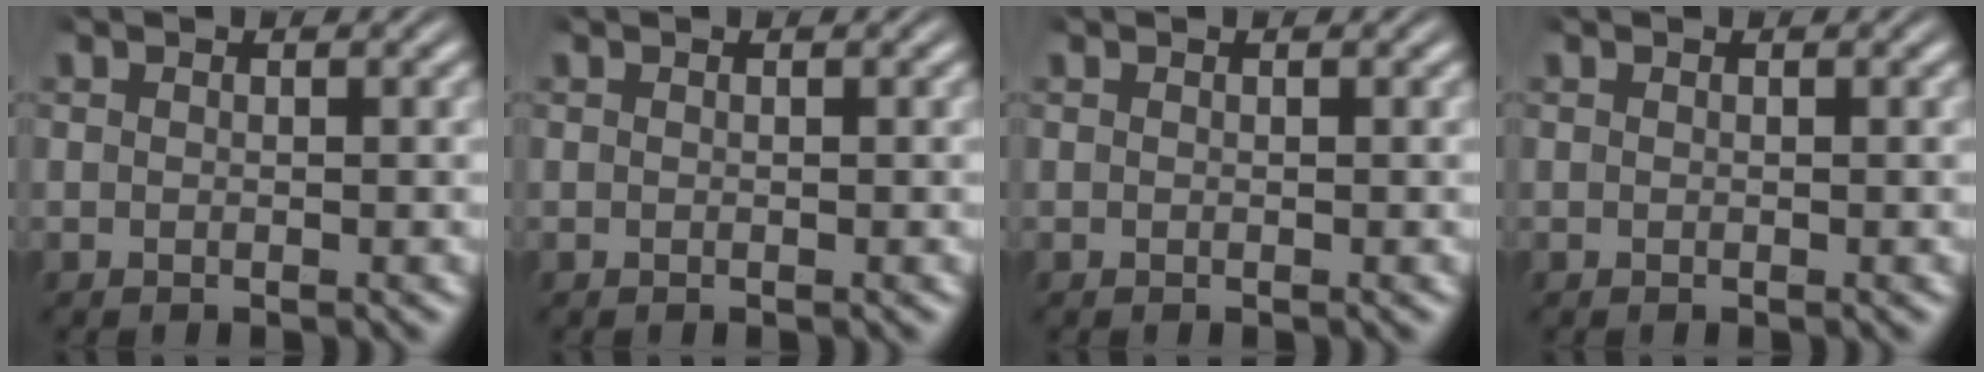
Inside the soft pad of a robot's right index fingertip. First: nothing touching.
{"total": 0.0}
{"total": 0.0}
{"total": 0.0}